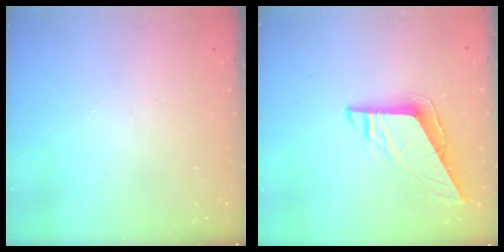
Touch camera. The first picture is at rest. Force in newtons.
{"total": 8.1, "press": 8.1, "slide": 0.3}